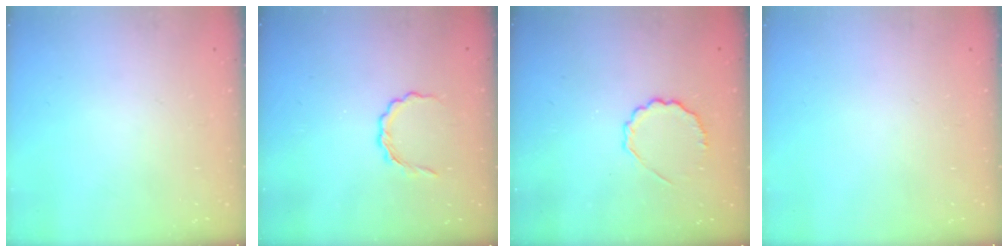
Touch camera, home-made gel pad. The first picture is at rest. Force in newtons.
{"total": 3.9, "press": 3.7, "slide": 1.2}
{"total": 5.1, "press": 4.8, "slide": 1.8}
{"total": 0.0}